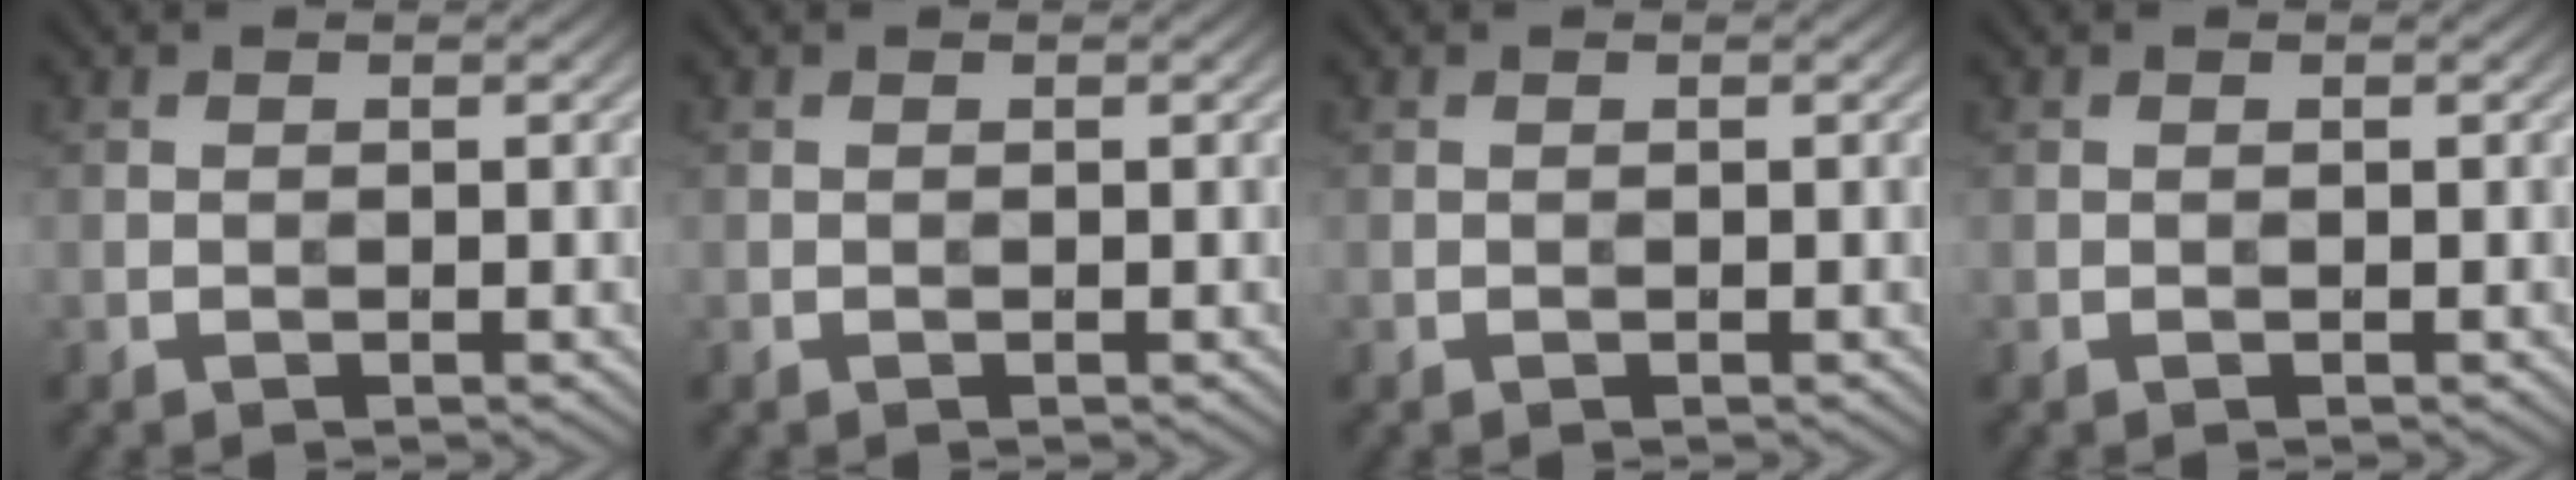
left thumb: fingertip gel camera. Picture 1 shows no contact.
{"total": 0.0}
{"total": 0.0}
{"total": 0.0}